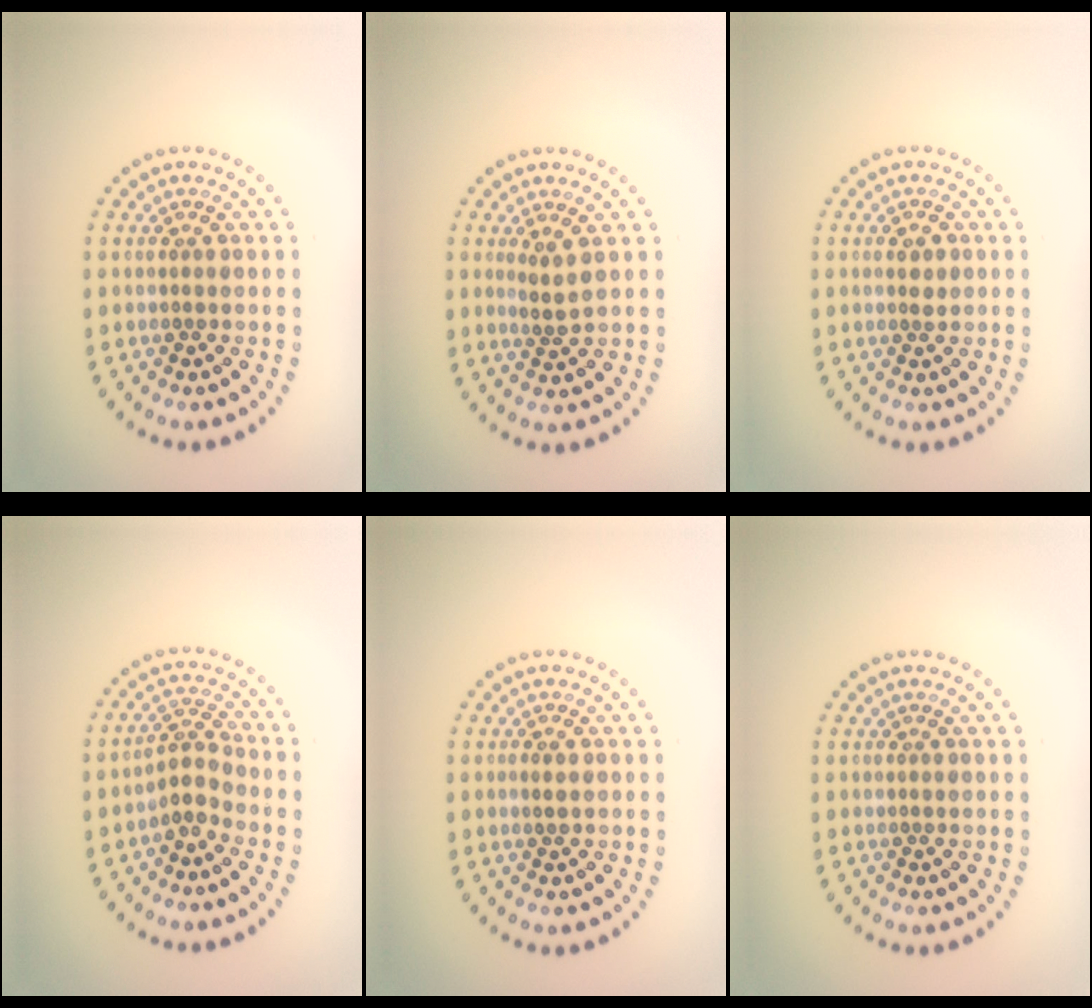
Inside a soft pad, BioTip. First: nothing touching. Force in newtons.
{"total": 1.7, "press": 1.3, "slide": 1.1}
{"total": 1.2, "press": 1.1, "slide": 0.3}
{"total": 2.3, "press": 1.7, "slide": 1.5}
{"total": 0.8, "press": 0.8, "slide": 0.1}
{"total": 0.0}